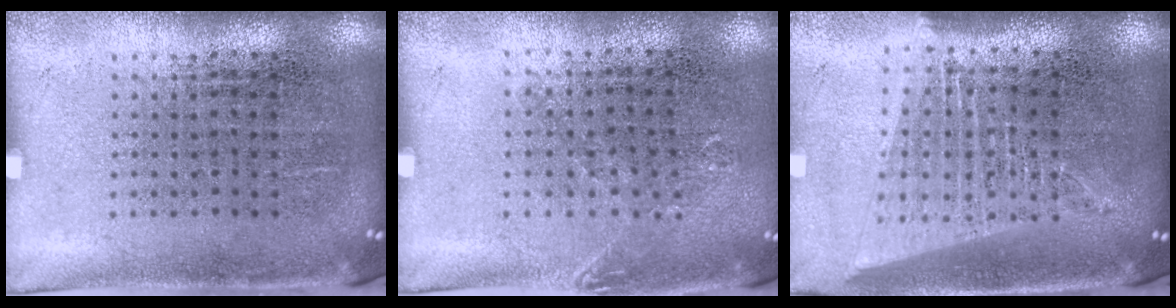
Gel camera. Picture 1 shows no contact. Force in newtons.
{"total": 0.8, "press": 0.8, "slide": 0.1}
{"total": 1.8, "press": 1.5, "slide": 0.9}